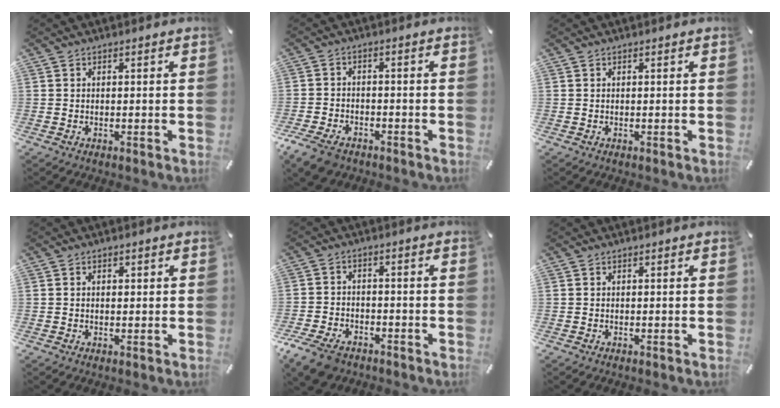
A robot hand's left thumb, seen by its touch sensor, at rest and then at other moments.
{"total": 5.8, "force": [-3.9, 3.5, 2.5], "torque": [-0.062, 0.013, -0.075]}
{"total": 0.0}
{"total": 1.2, "force": [0.2, 0.9, 0.8], "torque": [-0.010, 0.002, -0.001]}
{"total": 7.5, "force": [-5.0, 4.5, 3.4], "torque": [-0.077, 0.019, -0.094]}
{"total": 0.0}